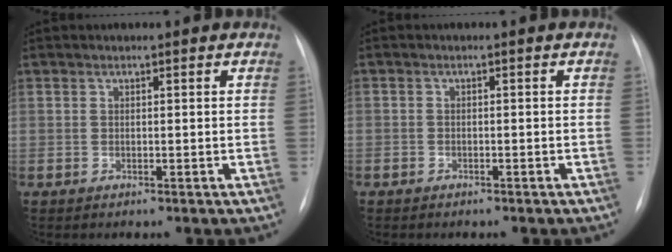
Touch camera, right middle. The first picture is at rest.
{"total": 1.5, "force": [-0.9, 1.1, 0.1], "torque": [-0.011, 0.004, -0.013]}